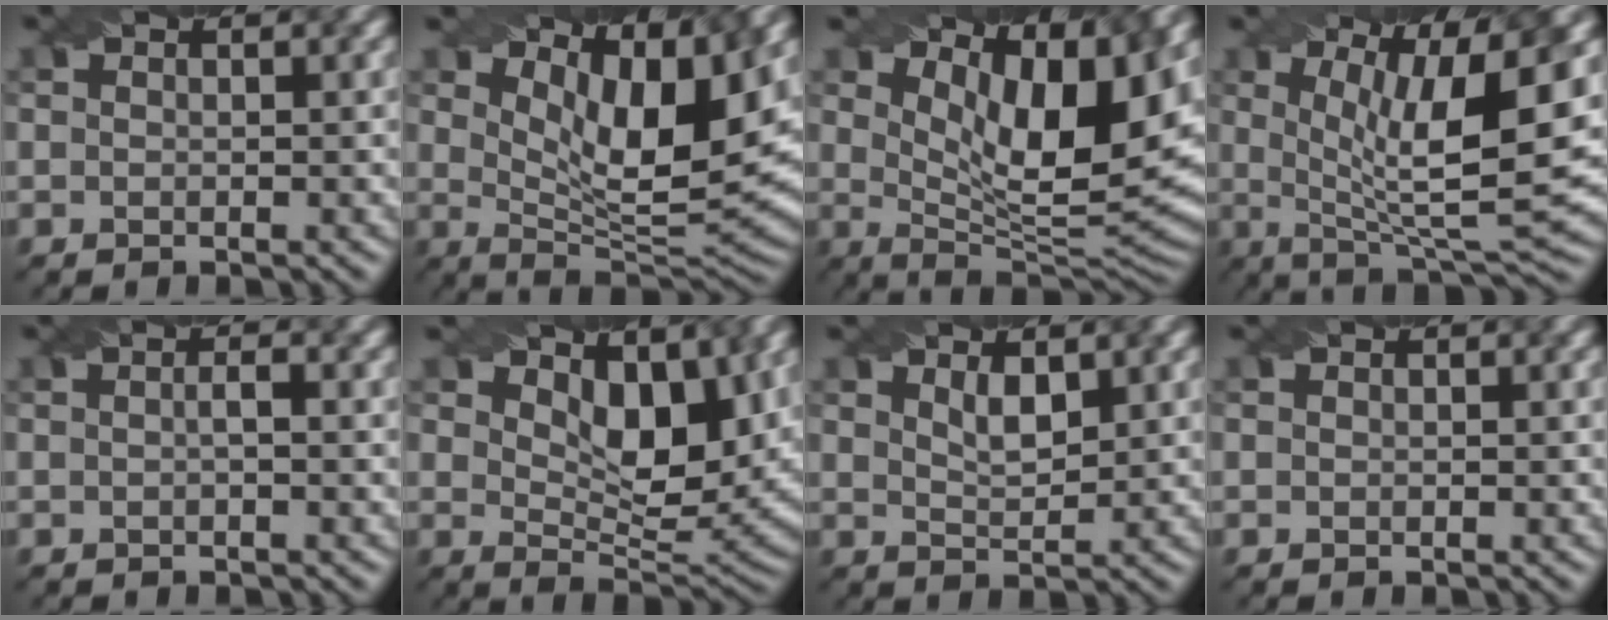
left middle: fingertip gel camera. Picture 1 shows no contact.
{"total": 9.7, "force": [4.6, 3.1, 7.9], "torque": [-0.134, -0.007, 0.080]}
{"total": 11.3, "force": [4.8, 3.9, 9.5], "torque": [-0.146, -0.006, 0.082]}
{"total": 11.3, "force": [2.1, 3.0, 10.7], "torque": [-0.162, -0.005, 0.038]}
{"total": 1.0, "force": [-0.1, 0.2, 0.9], "torque": [-0.015, -0.003, 0.000]}
{"total": 7.1, "force": [3.5, 3.3, 5.2], "torque": [-0.080, -0.013, 0.058]}
{"total": 2.1, "force": [1.2, 0.8, 1.5], "torque": [-0.029, -0.004, 0.025]}
{"total": 0.0}